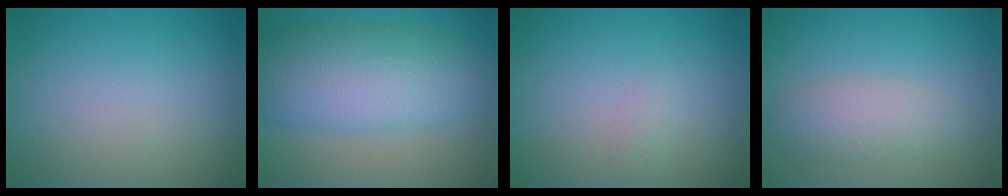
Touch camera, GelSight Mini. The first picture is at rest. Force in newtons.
{"total": 8.6, "press": 8.6, "slide": 0.4}
{"total": 0.8, "press": 0.8, "slide": 0.0}
{"total": 3.1, "press": 3.1, "slide": 0.2}